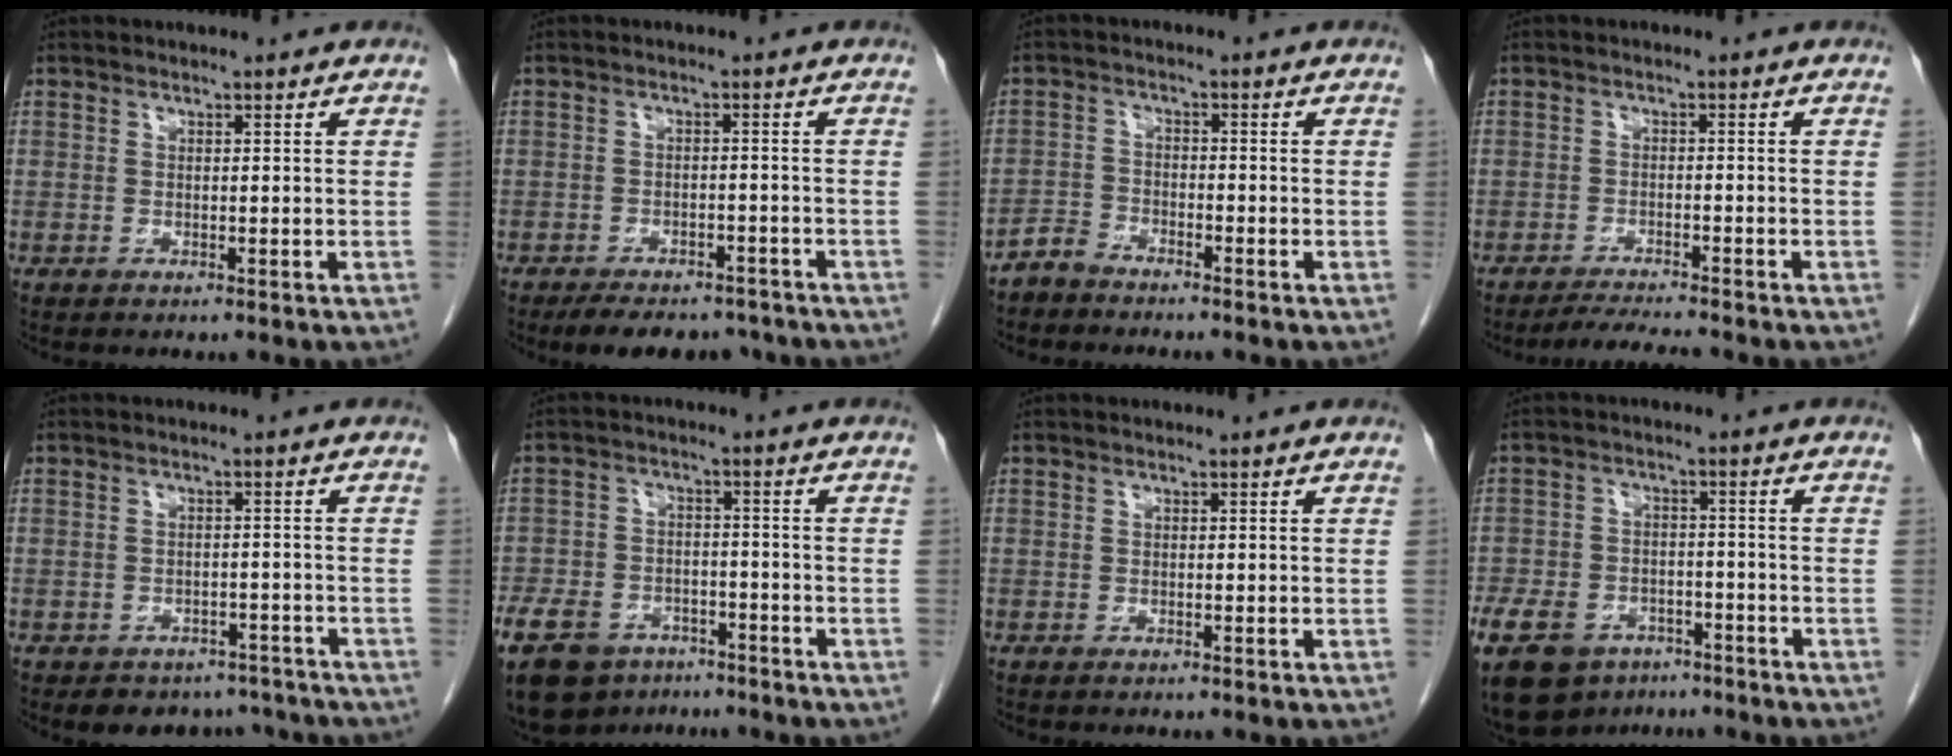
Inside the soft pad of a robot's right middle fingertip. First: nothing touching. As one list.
[{"total": 9.9, "force": [-8.3, 4.0, 3.4], "torque": [-0.043, 0.003, -0.108]}, {"total": 2.8, "force": [-2.6, 0.8, 0.0], "torque": [-0.001, -0.002, -0.053]}, {"total": 3.9, "force": [-3.7, -0.4, 1.0], "torque": [-0.020, -0.016, -0.064]}, {"total": 7.1, "force": [-6.1, 3.6, 0.8], "torque": [0.007, 0.012, -0.072]}, {"total": 17.4, "force": [-11.4, 10.6, 7.8], "torque": [-0.214, -0.014, -0.171]}, {"total": 0.0}, {"total": 19.9, "force": [-12.2, 12.9, 9.1], "torque": [-0.275, -0.022, -0.181]}]